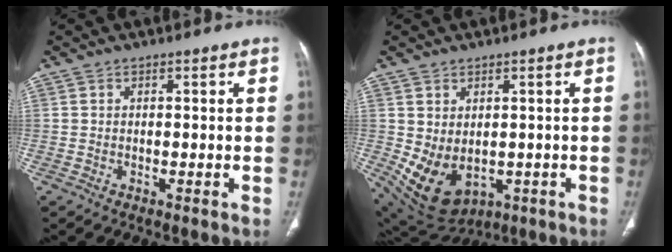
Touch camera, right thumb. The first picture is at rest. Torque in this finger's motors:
{"motor_torque": [-0.37, 0.78, -0.14, 0.02, 0.36]}